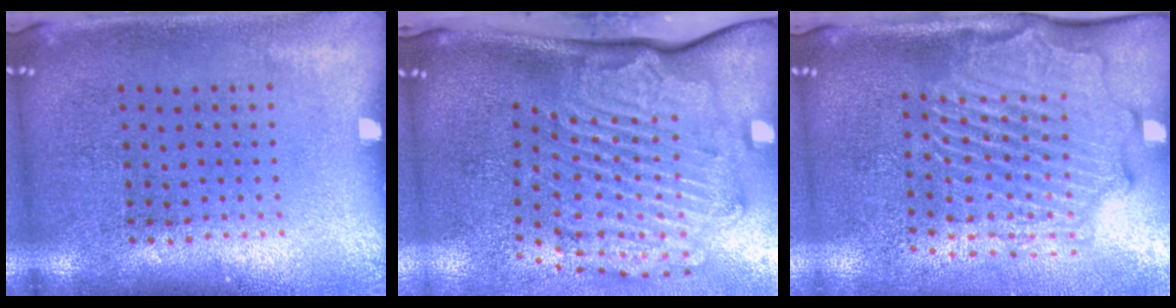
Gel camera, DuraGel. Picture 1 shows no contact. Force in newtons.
{"total": 2.8, "press": 2.2, "slide": 1.7}
{"total": 2.6, "press": 2.2, "slide": 1.4}